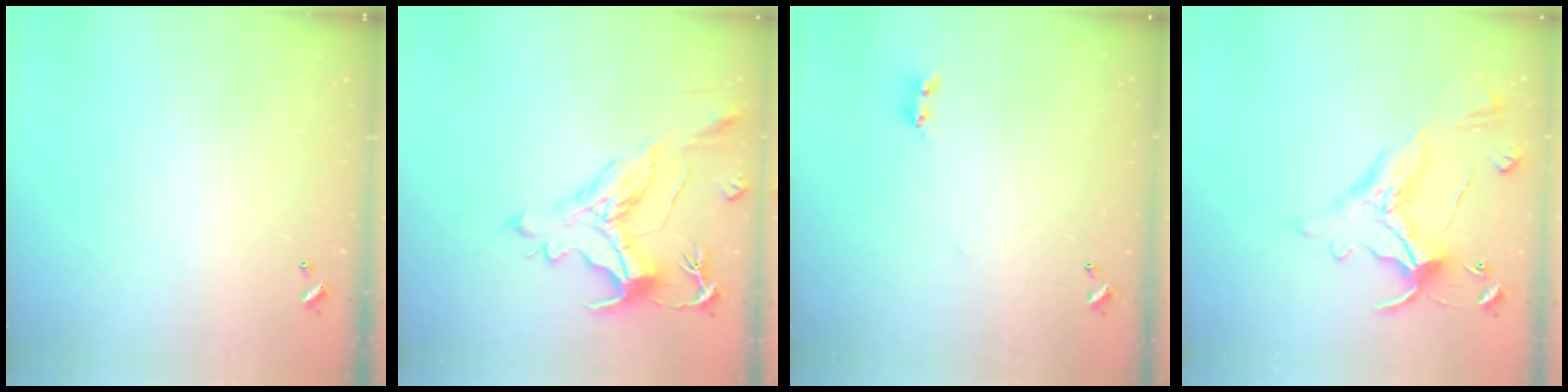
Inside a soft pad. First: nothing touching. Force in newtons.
{"total": 1.7, "press": 0.9, "slide": 1.4}
{"total": 1.6, "press": 1.6, "slide": 0.4}
{"total": 2.5, "press": 2.2, "slide": 1.2}